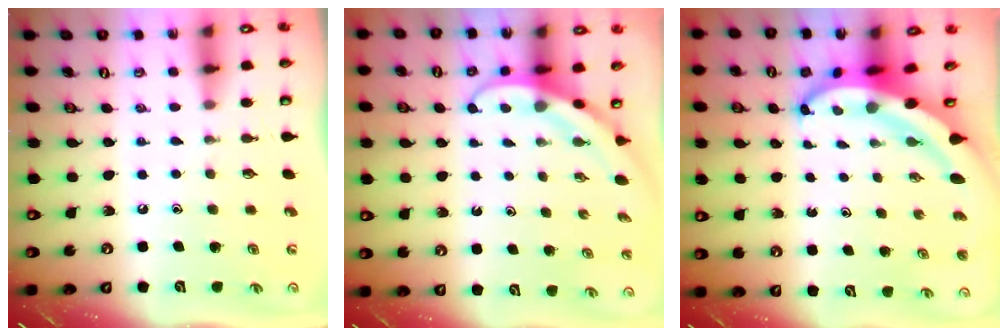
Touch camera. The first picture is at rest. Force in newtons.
{"total": 3.1, "press": 3.1, "slide": 0.1}
{"total": 7.8, "press": 7.8, "slide": 0.5}